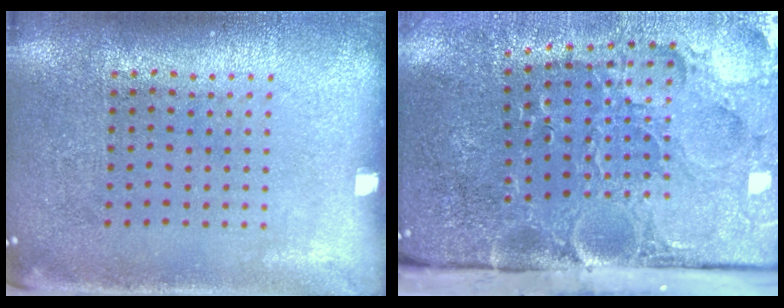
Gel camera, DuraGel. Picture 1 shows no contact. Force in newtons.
{"total": 5.3, "press": 4.0, "slide": 3.5}